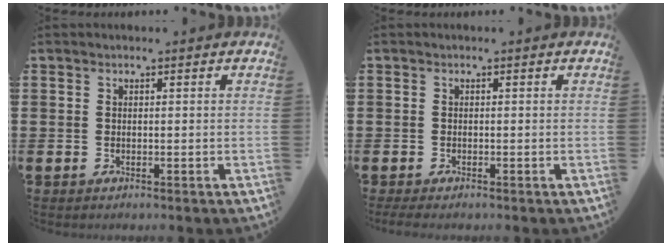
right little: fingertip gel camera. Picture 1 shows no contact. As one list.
[{"total": 0.8, "force": [-0.5, 0.1, 0.5], "torque": [-0.010, -0.002, -0.011]}]